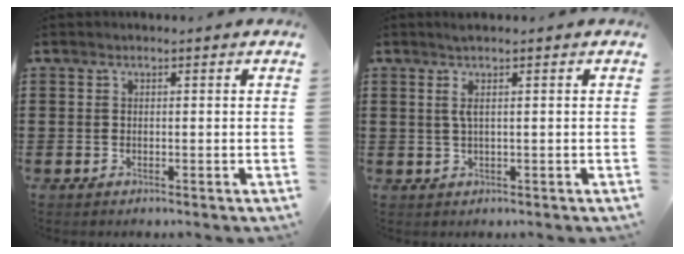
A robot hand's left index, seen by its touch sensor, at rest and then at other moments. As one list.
[{"total": 2.0, "force": [0.6, -0.1, 1.8], "torque": [-0.044, -0.007, 0.009]}]